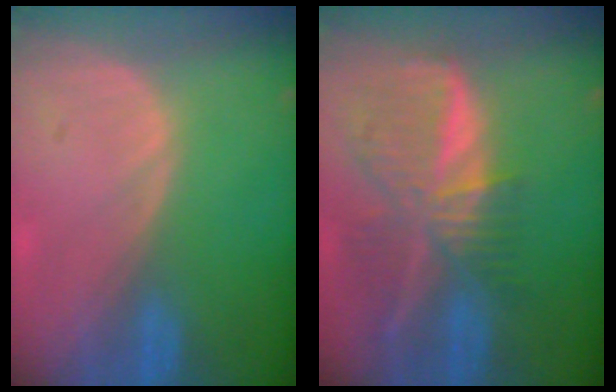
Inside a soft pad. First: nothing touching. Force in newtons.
{"total": 9.5, "press": 8.3, "slide": 4.6}